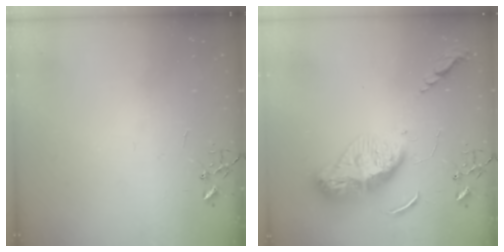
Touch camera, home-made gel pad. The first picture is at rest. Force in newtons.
{"total": 14.6, "press": 14.5, "slide": 1.2}